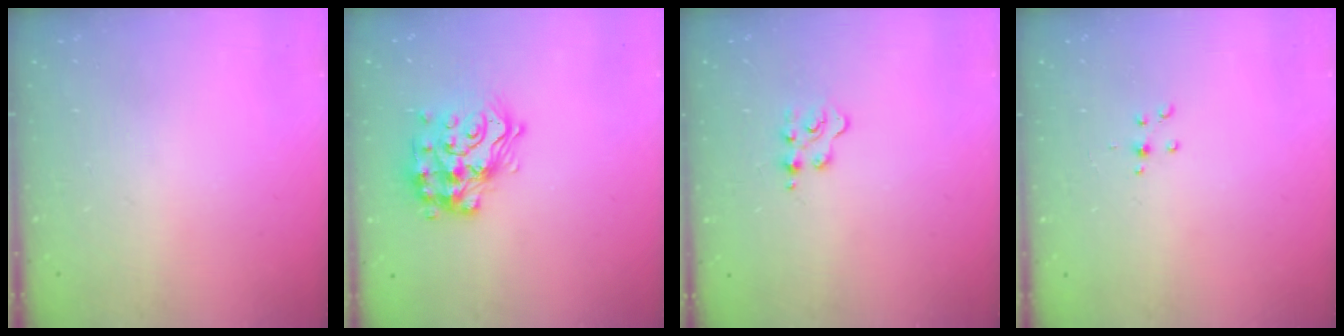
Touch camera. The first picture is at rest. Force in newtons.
{"total": 17.7, "press": 17.7, "slide": 1.0}
{"total": 3.1, "press": 3.0, "slide": 0.4}
{"total": 4.0, "press": 3.9, "slide": 0.9}